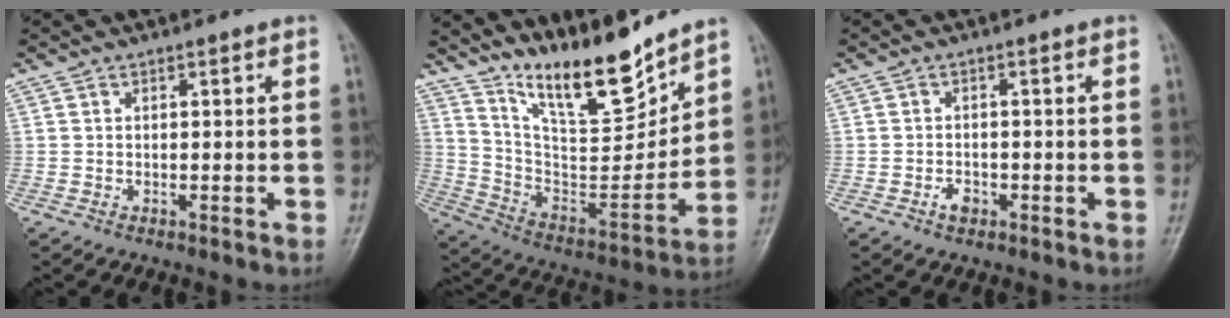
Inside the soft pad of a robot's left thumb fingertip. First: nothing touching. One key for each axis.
{"total": 16.8, "fx": 14.0, "fy": 3.9, "fz": 8.5, "tx": -0.102, "ty": -0.098, "tz": 0.258}
{"total": 2.0, "fx": -1.0, "fy": 1.3, "fz": 1.1, "tx": -0.015, "ty": 0.007, "tz": -0.017}